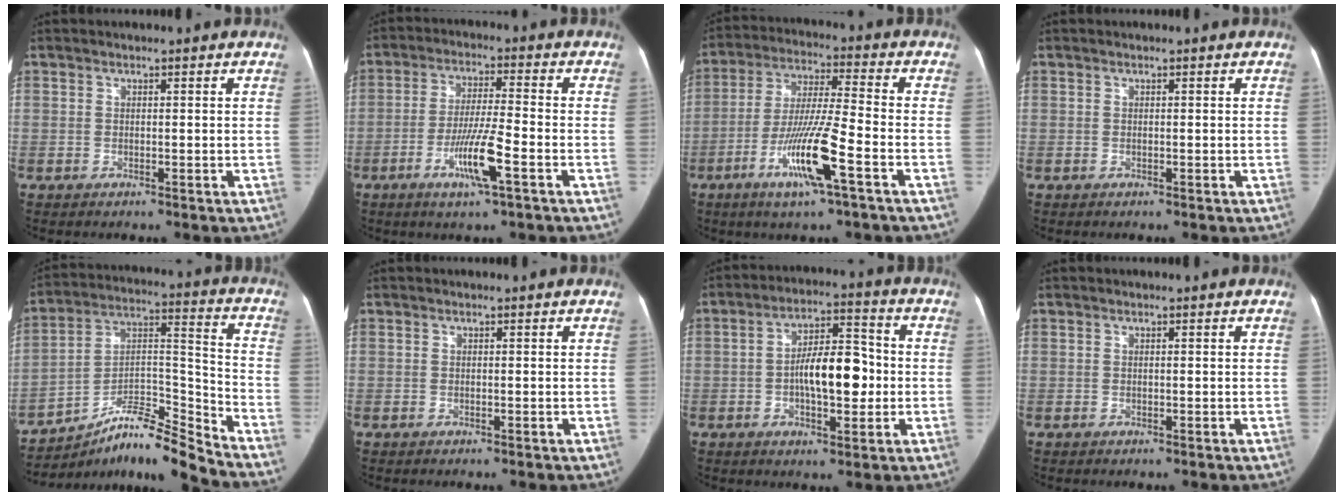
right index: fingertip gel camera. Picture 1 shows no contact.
{"total": 9.0, "force": [-3.9, 0.3, 8.1], "torque": [-0.153, -0.007, -0.071]}
{"total": 13.0, "force": [-5.7, 0.2, 11.7], "torque": [-0.229, -0.013, -0.105]}
{"total": 0.0}
{"total": 13.8, "force": [-12.0, 0.3, 6.9], "torque": [-0.112, 0.051, -0.201]}
{"total": 0.0}
{"total": 11.0, "force": [-1.1, 4.3, 10.1], "torque": [-0.172, 0.028, -0.014]}
{"total": 0.0}